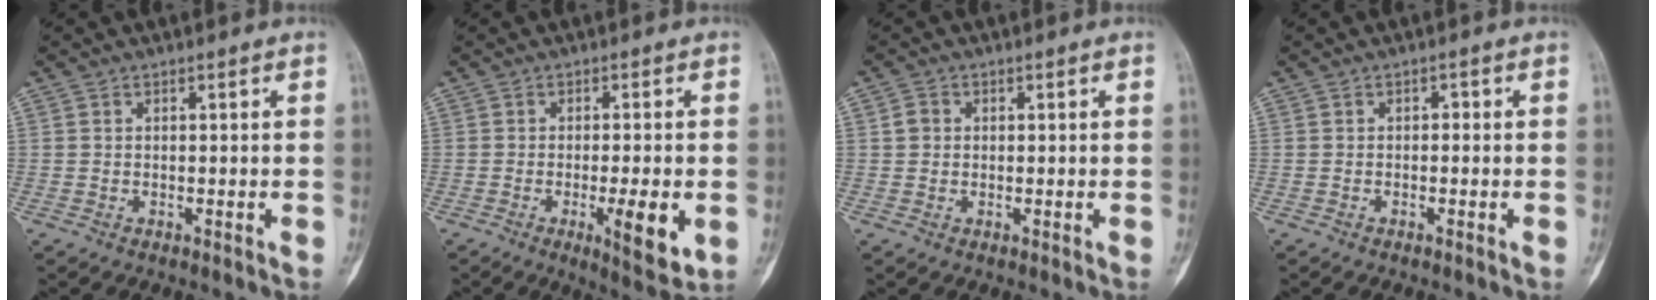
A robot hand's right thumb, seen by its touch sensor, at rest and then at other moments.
{"total": 8.5, "force": [-2.2, 2.0, 8.0], "torque": [-0.115, -0.014, -0.027]}
{"total": 1.9, "force": [0.2, 1.7, 0.9], "torque": [-0.010, 0.005, 0.003]}
{"total": 0.8, "force": [-0.2, 0.6, 0.5], "torque": [0.003, 0.005, -0.010]}